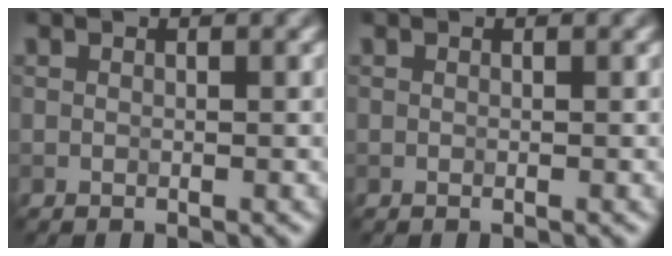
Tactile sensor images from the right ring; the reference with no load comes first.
{"total": 0.0}